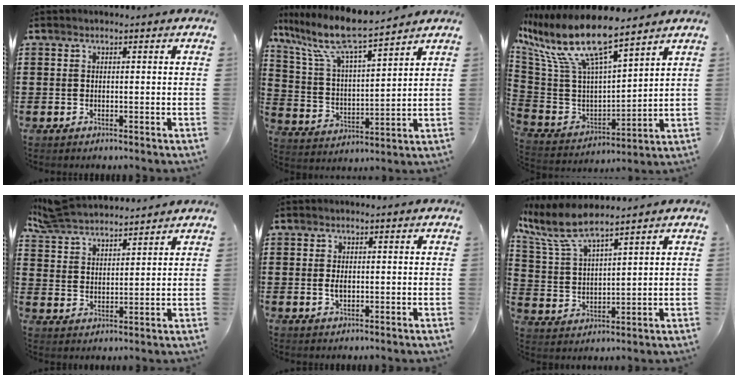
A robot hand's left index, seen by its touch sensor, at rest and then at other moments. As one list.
[{"total": 9.6, "force": [8.0, 0.8, 5.3], "torque": [-0.136, -0.045, 0.134]}, {"total": 12.6, "force": [8.4, 3.2, 8.8], "torque": [-0.218, -0.055, 0.141]}, {"total": 5.9, "force": [5.7, 0.9, 1.1], "torque": [-0.046, -0.019, 0.105]}, {"total": 1.6, "force": [0.0, 0.7, 1.4], "torque": [-0.028, 0.002, 0.000]}, {"total": 7.3, "force": [6.2, 1.2, 3.8], "torque": [-0.100, -0.026, 0.109]}]